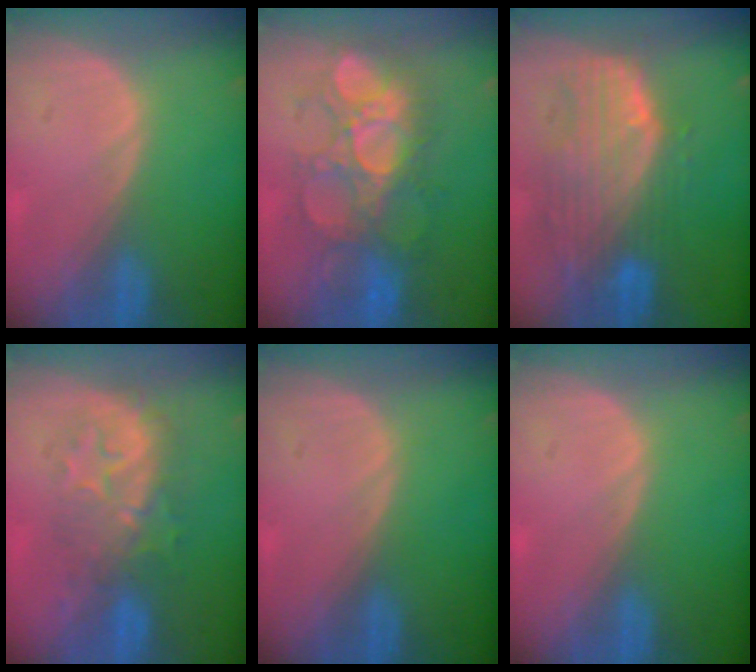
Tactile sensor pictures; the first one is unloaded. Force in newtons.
{"total": 9.6, "press": 9.6, "slide": 0.1}
{"total": 10.5, "press": 9.1, "slide": 5.4}
{"total": 8.1, "press": 8.0, "slide": 1.1}
{"total": 0.0}
{"total": 0.0}